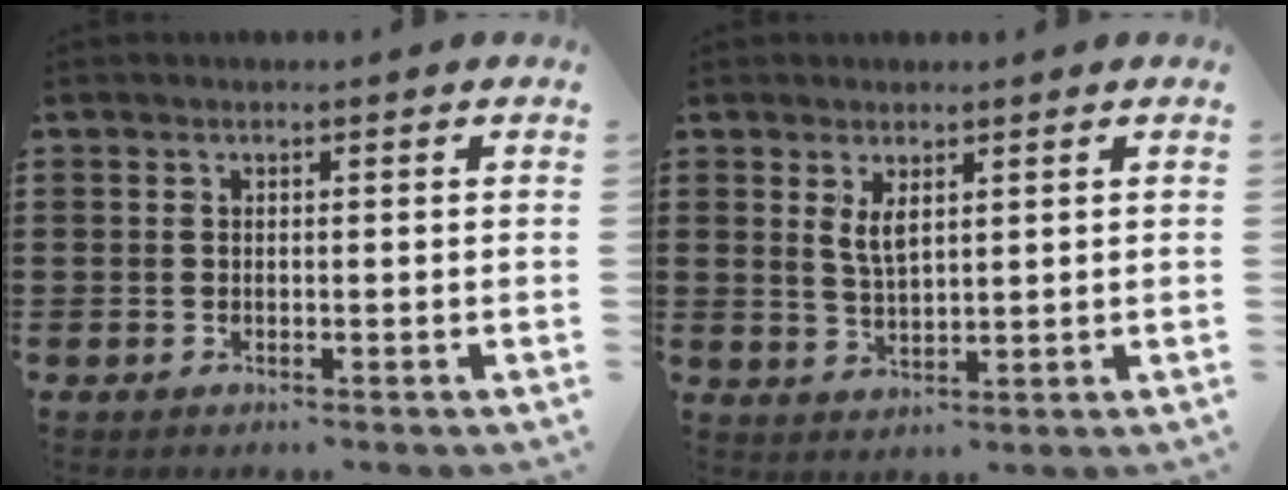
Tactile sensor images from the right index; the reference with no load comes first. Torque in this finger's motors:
{"motor_torque": [0.20, -0.16, 0.08, 0.06]}